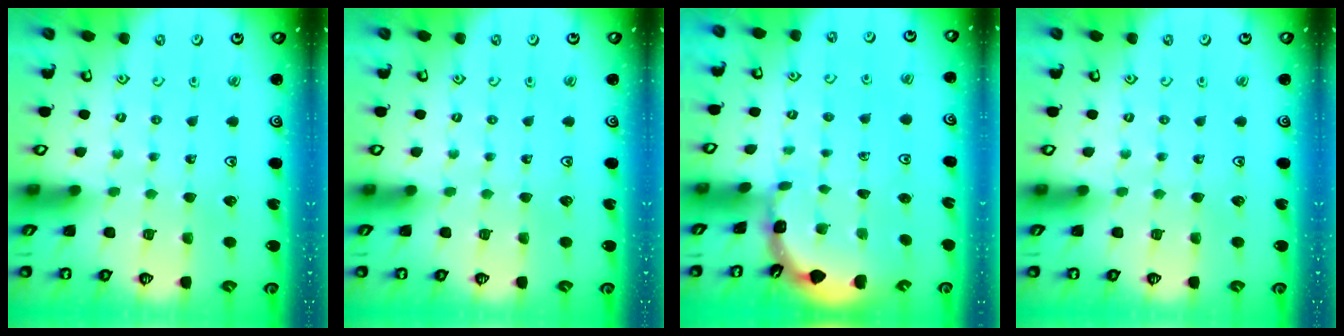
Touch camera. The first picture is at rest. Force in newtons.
{"total": 0.0}
{"total": 1.8, "press": 1.8, "slide": 0.1}
{"total": 0.0}